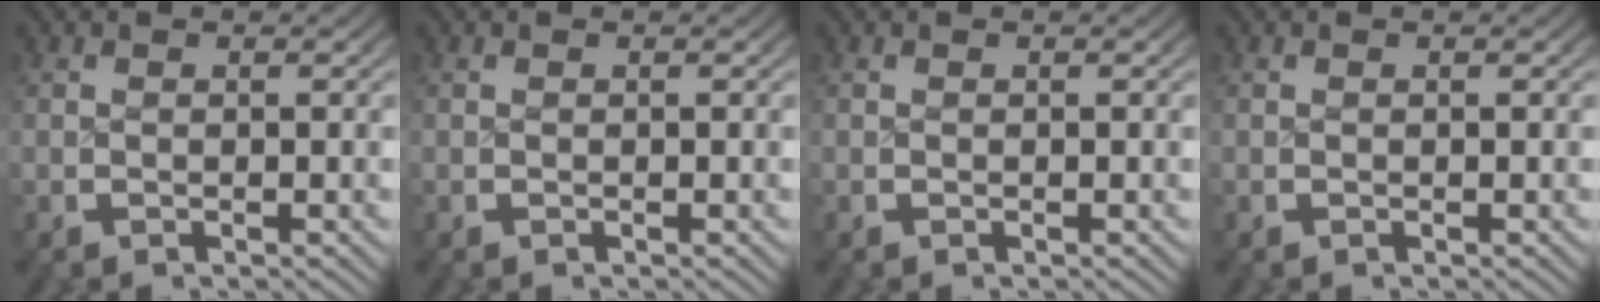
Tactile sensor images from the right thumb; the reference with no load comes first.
{"total": 0.0}
{"total": 0.0}
{"total": 0.0}